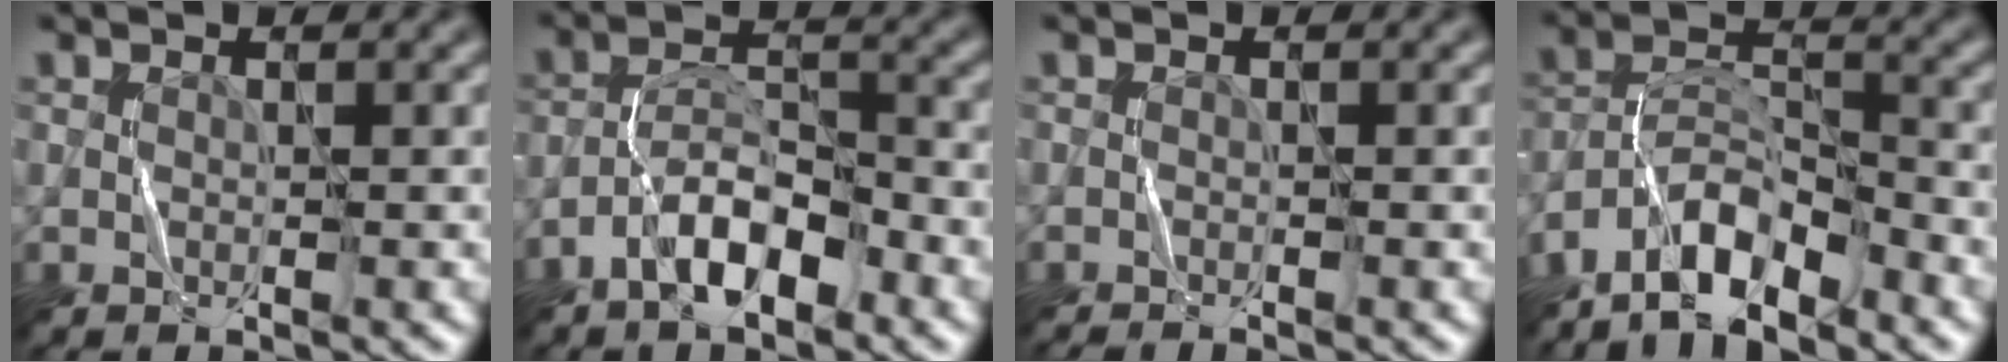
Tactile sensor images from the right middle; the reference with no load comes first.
{"total": 4.9, "force": [-3.1, 1.9, 3.3], "torque": [-0.053, 0.011, -0.060]}
{"total": 1.3, "force": [-1.2, 0.0, 0.5], "torque": [-0.007, -0.003, -0.023]}
{"total": 5.6, "force": [-4.5, 1.7, 2.9], "torque": [-0.047, 0.007, -0.088]}